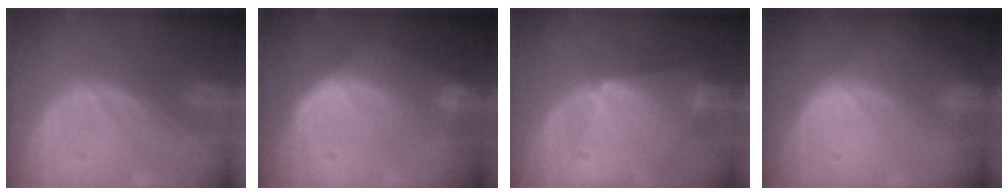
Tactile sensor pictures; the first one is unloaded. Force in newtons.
{"total": 6.5, "press": 6.0, "slide": 2.4}
{"total": 6.2, "press": 5.9, "slide": 1.8}
{"total": 0.5, "press": 0.3, "slide": 0.4}